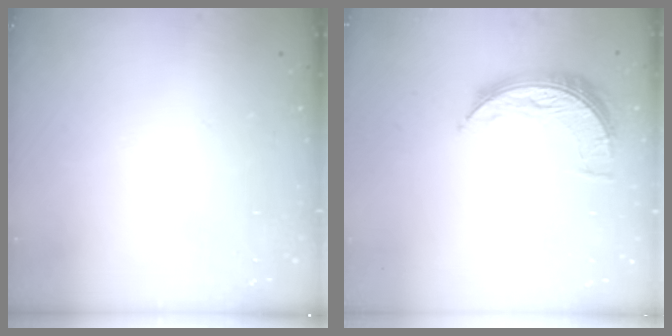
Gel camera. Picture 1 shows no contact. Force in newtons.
{"total": 7.8, "press": 7.8, "slide": 0.3}